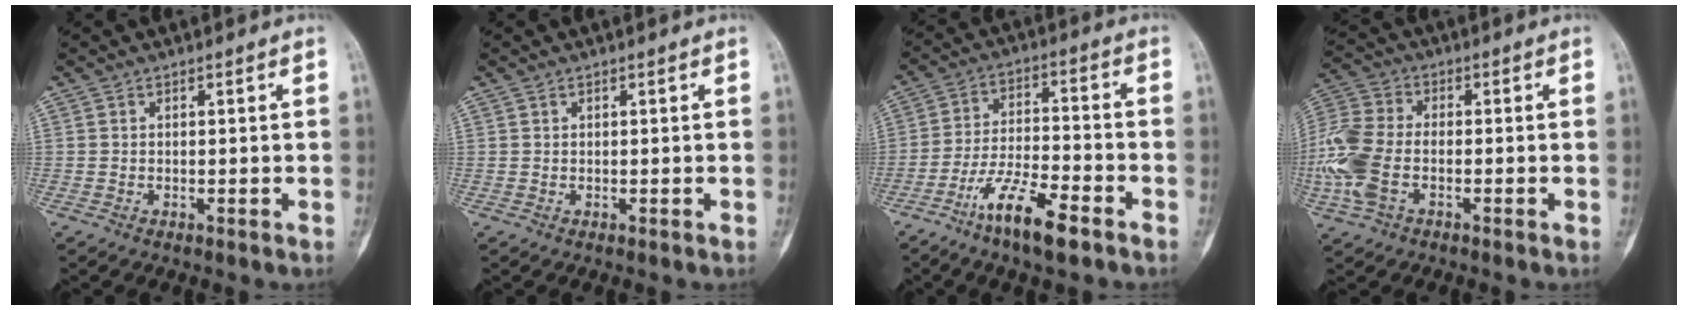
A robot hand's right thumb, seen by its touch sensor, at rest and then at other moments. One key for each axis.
{"total": 0.0}
{"total": 11.6, "fx": -7.3, "fy": 2.9, "fz": 8.5, "tx": -0.167, "ty": 0.040, "tz": -0.130}
{"total": 12.4, "fx": -3.0, "fy": 7.7, "fz": 9.2, "tx": -0.222, "ty": 0.016, "tz": -0.065}